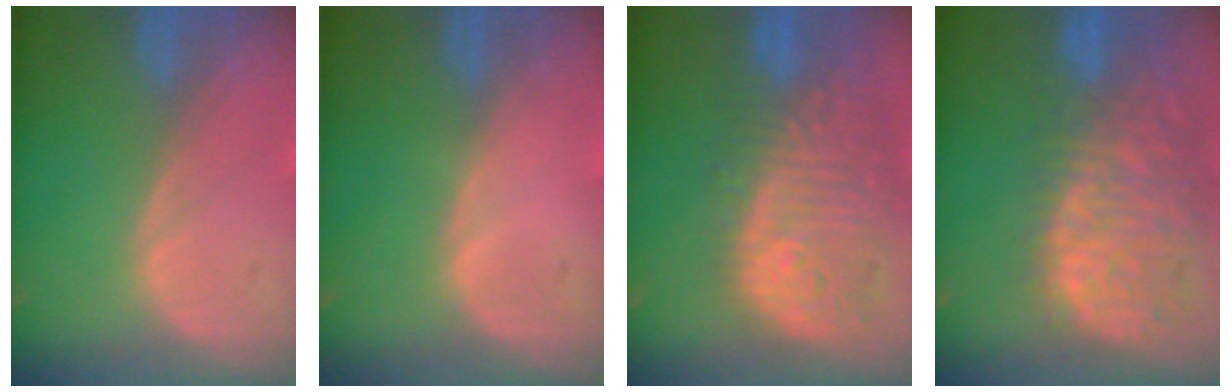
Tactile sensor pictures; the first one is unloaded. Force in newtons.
{"total": 0.0}
{"total": 12.7, "press": 11.0, "slide": 6.3}
{"total": 13.5, "press": 11.1, "slide": 7.6}